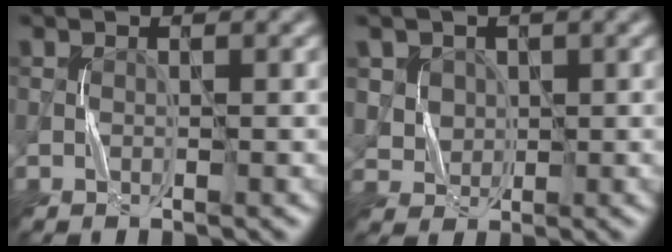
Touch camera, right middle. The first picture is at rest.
{"total": 3.3, "force": [1.5, 2.9, 0.8], "torque": [-0.018, 0.008, 0.034]}